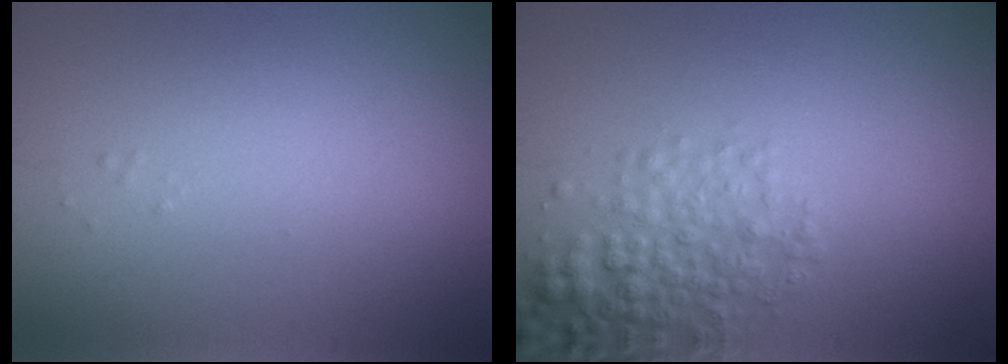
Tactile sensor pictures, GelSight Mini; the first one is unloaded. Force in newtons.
{"total": 3.9, "press": 3.9, "slide": 0.2}